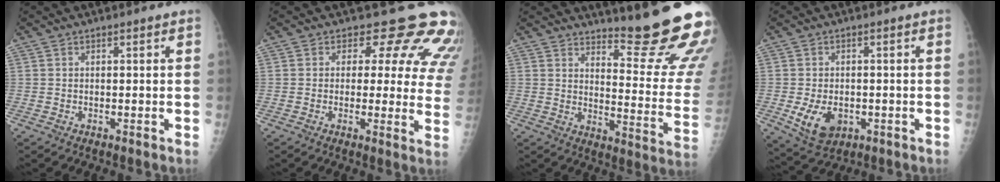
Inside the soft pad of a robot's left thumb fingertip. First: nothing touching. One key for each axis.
{"total": 14.0, "fx": 11.0, "fy": 6.7, "fz": 5.6, "tx": -0.007, "ty": -0.062, "tz": 0.096}
{"total": 20.1, "fx": 17.0, "fy": 1.9, "fz": 10.6, "tx": -0.117, "ty": -0.177, "tz": 0.217}
{"total": 7.4, "fx": -1.8, "fy": 5.2, "fz": 4.9, "tx": -0.073, "ty": -0.005, "tz": -0.018}